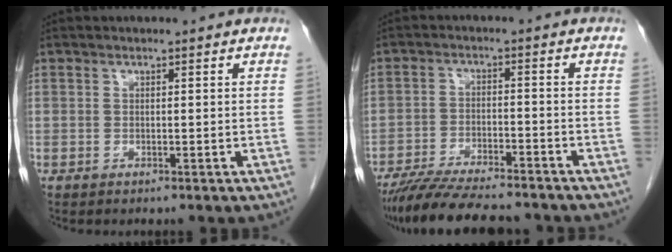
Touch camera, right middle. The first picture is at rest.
{"total": 14.3, "force": [-12.6, 2.3, 6.4], "torque": [-0.110, -0.010, -0.195]}